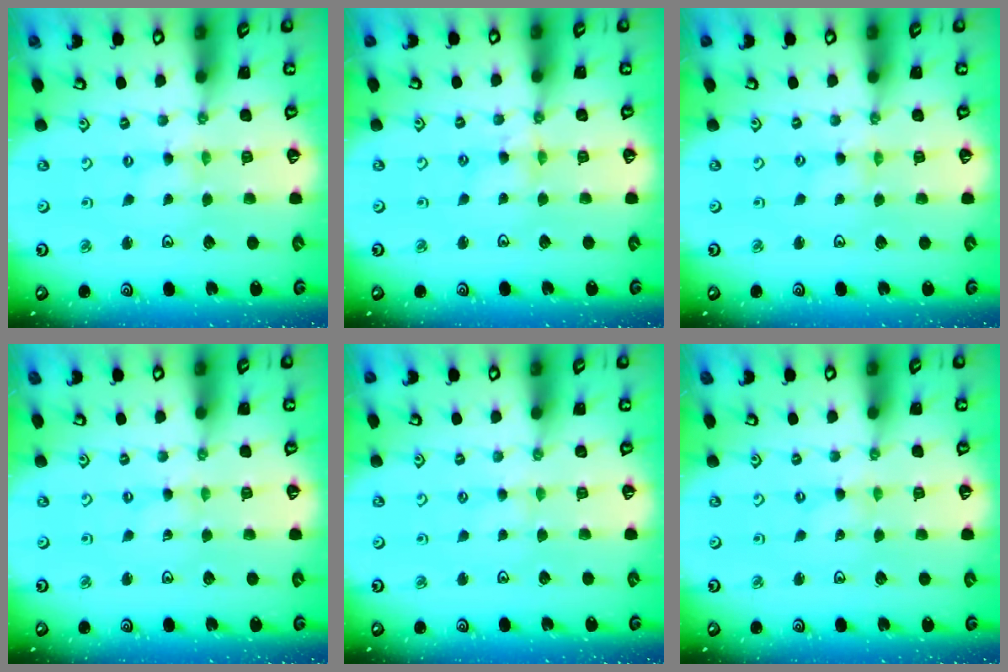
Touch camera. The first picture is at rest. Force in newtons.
{"total": 3.8, "press": 3.8, "slide": 0.3}
{"total": 1.1, "press": 1.0, "slide": 0.1}
{"total": 0.0}
{"total": 1.8, "press": 1.7, "slide": 0.4}
{"total": 0.0}